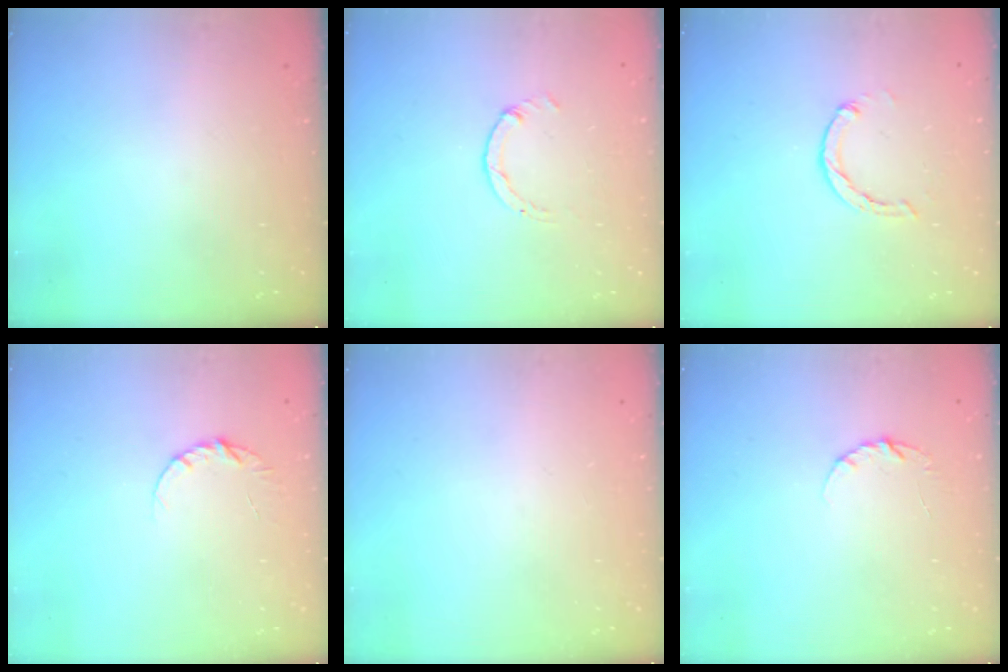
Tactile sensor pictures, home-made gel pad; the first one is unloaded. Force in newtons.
{"total": 0.7, "press": 0.7, "slide": 0.2}
{"total": 2.7, "press": 2.7, "slide": 0.5}
{"total": 4.6, "press": 4.5, "slide": 0.5}
{"total": 0.0}
{"total": 4.0, "press": 4.0, "slide": 0.4}